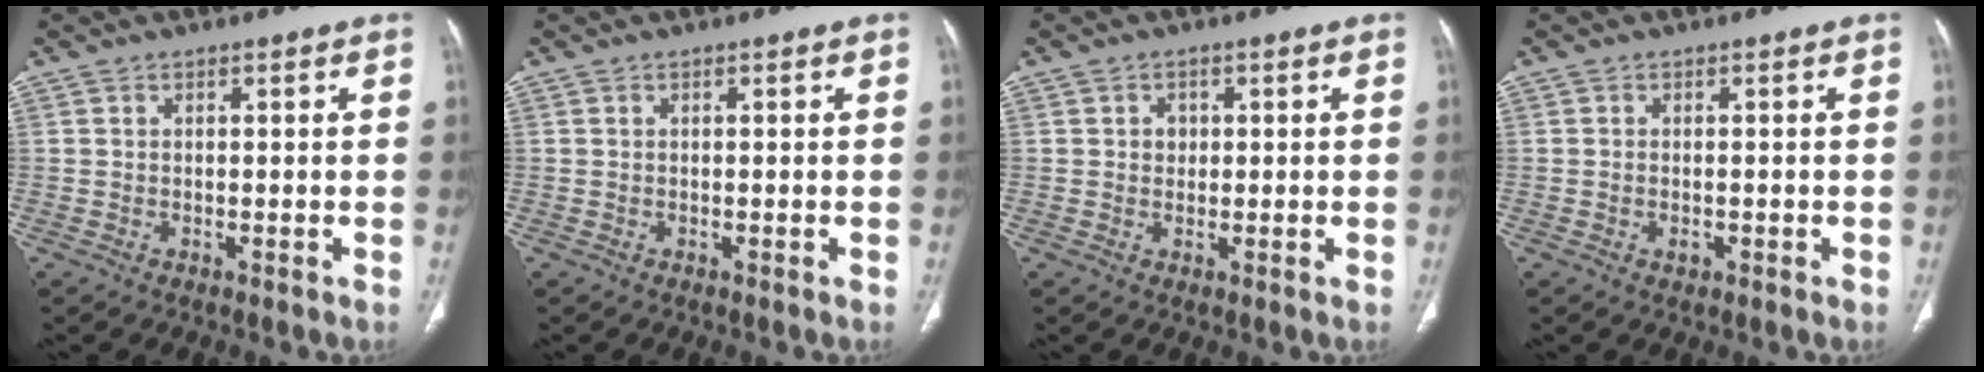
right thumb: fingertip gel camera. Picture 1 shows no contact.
{"total": 0.0}
{"total": 1.8, "force": [0.3, 1.6, 0.8], "torque": [-0.002, 0.002, 0.005]}
{"total": 1.3, "force": [-0.4, 0.9, 0.8], "torque": [-0.014, 0.002, -0.005]}